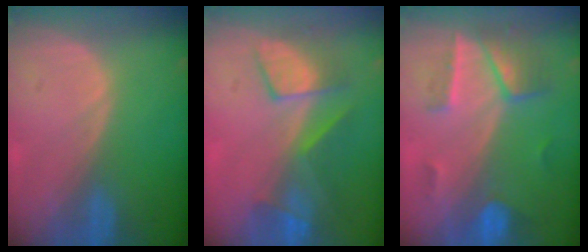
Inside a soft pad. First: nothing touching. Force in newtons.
{"total": 7.6, "press": 7.2, "slide": 2.5}
{"total": 7.2, "press": 6.4, "slide": 3.4}